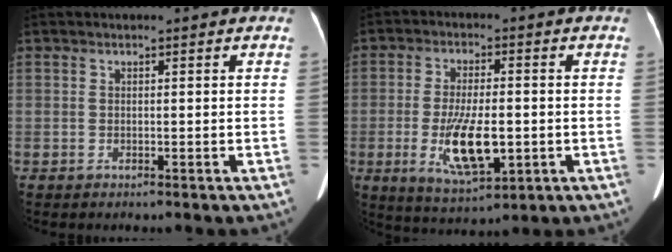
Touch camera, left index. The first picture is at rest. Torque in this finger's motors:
{"motor_torque": [0.95, 0.23, 0.47, 0.21]}